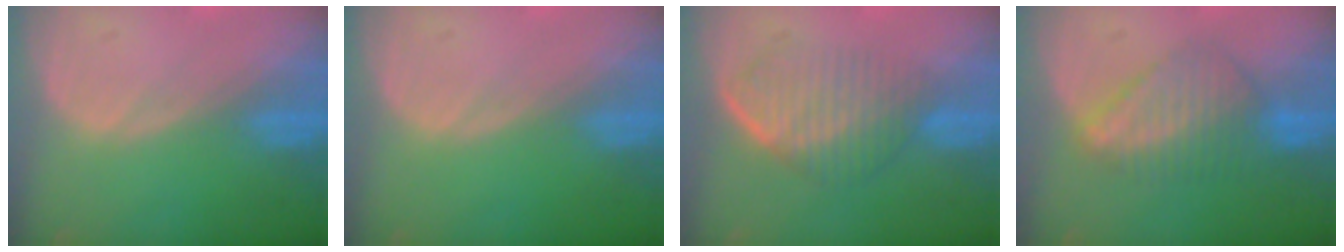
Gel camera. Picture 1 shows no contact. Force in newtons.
{"total": 0.0}
{"total": 7.0, "press": 6.1, "slide": 3.4}
{"total": 6.5, "press": 6.4, "slide": 0.8}